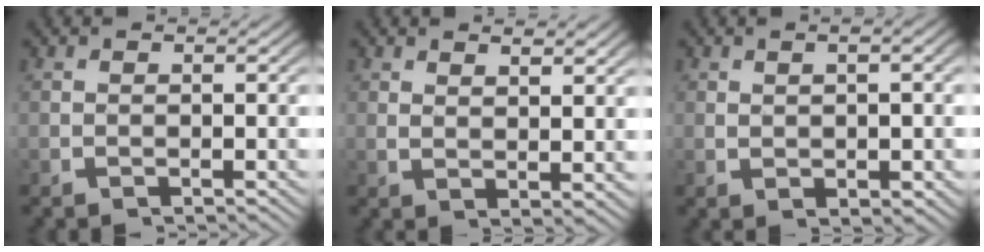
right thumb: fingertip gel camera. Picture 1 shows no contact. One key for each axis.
{"total": 2.2, "fx": 1.6, "fy": 0.2, "fz": 1.5, "tx": -0.026, "ty": -0.006, "tz": 0.037}
{"total": 3.1, "fx": 0.4, "fy": 1.2, "fz": 2.9, "tx": -0.037, "ty": 0.002, "tz": 0.015}